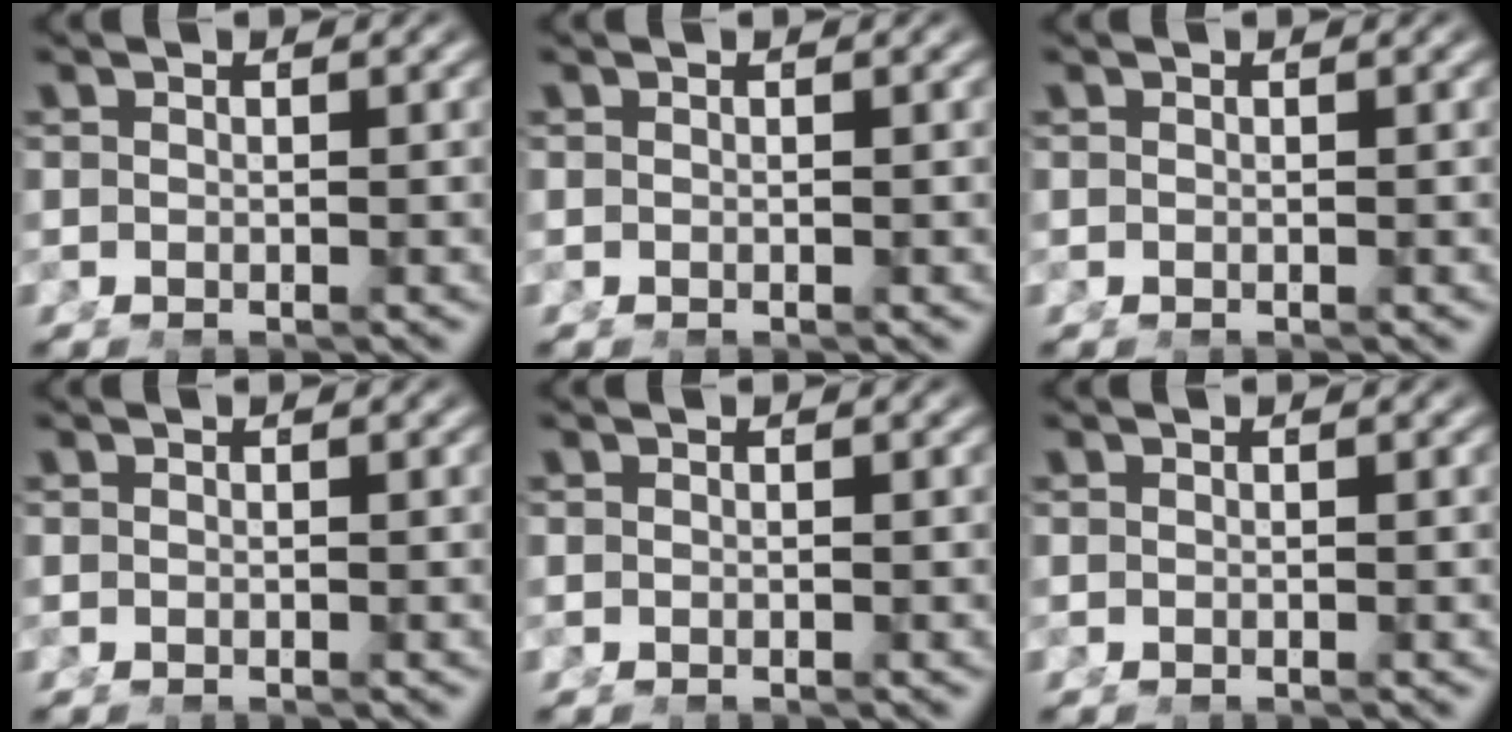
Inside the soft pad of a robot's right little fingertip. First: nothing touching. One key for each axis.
{"total": 0.0}
{"total": 0.0}
{"total": 0.0}
{"total": 0.0}
{"total": 0.0}